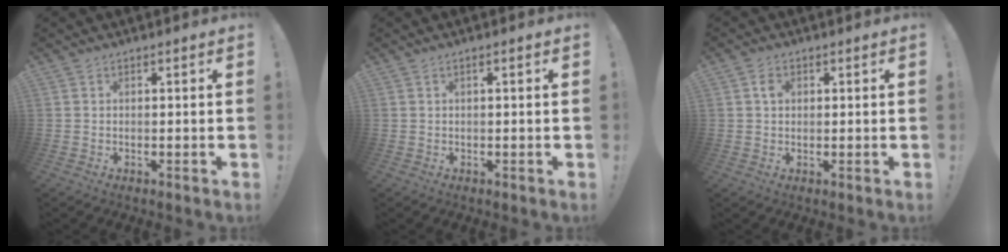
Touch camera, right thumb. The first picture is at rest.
{"total": 1.1, "force": [0.0, -0.1, 1.1], "torque": [-0.020, -0.001, -0.001]}
{"total": 2.5, "force": [0.7, 1.9, 1.5], "torque": [-0.019, 0.001, 0.010]}